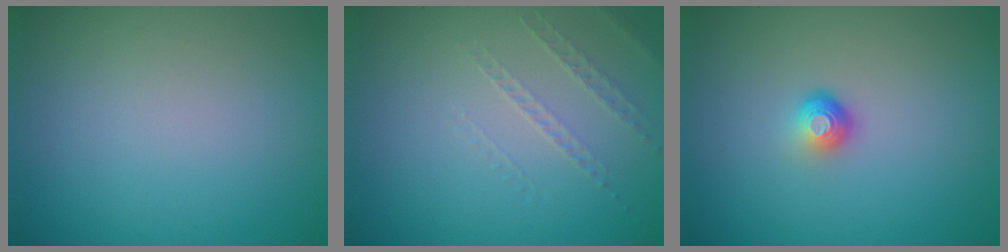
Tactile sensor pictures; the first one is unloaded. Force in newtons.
{"total": 1.1, "press": 0.6, "slide": 0.9}
{"total": 1.8, "press": 1.2, "slide": 1.4}